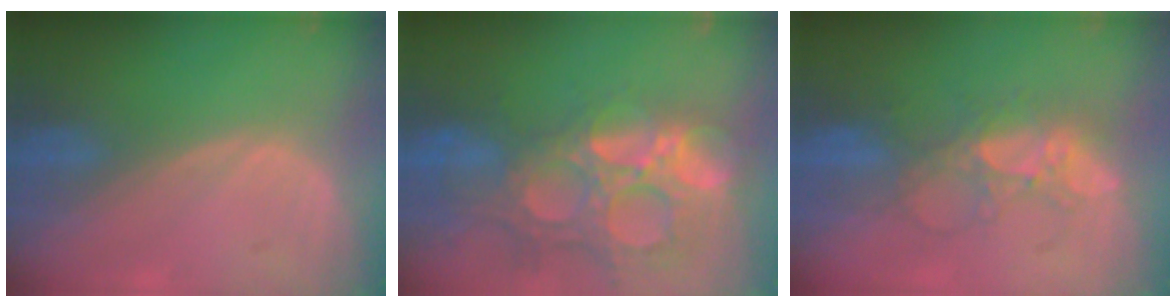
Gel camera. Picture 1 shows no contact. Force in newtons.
{"total": 14.7, "press": 12.1, "slide": 8.3}
{"total": 6.0, "press": 5.8, "slide": 1.6}